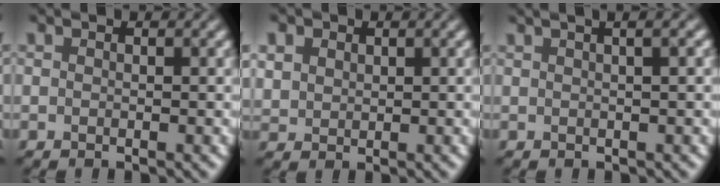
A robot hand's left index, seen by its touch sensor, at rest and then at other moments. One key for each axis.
{"total": 2.6, "fx": 1.4, "fy": 1.9, "fz": 1.1, "tx": -0.035, "ty": 0.009, "tz": 0.030}
{"total": 4.6, "fx": 2.4, "fy": 1.9, "fz": 3.5, "tx": -0.023, "ty": 0.037, "tz": 0.007}